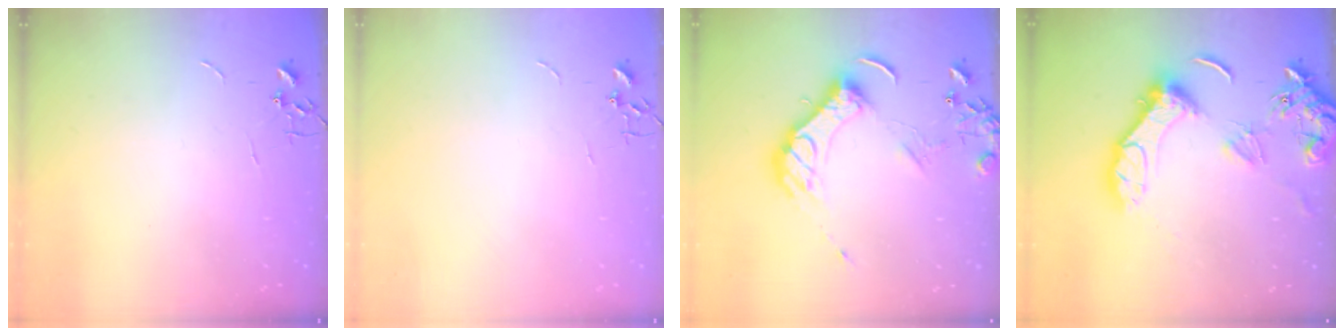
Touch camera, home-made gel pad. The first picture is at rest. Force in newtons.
{"total": 0.0}
{"total": 13.8, "press": 13.7, "slide": 2.2}
{"total": 15.8, "press": 15.7, "slide": 1.7}